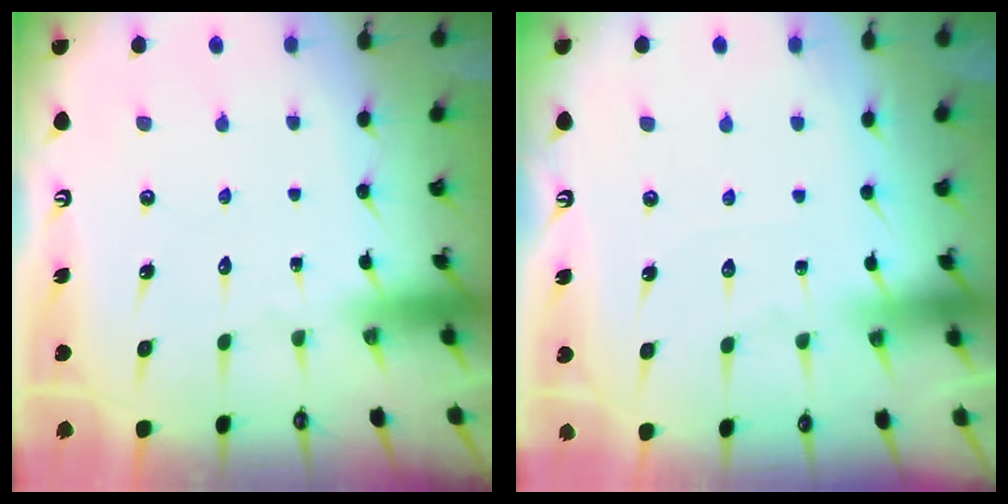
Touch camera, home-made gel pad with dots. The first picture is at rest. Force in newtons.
{"total": 4.7, "press": 4.7, "slide": 0.6}